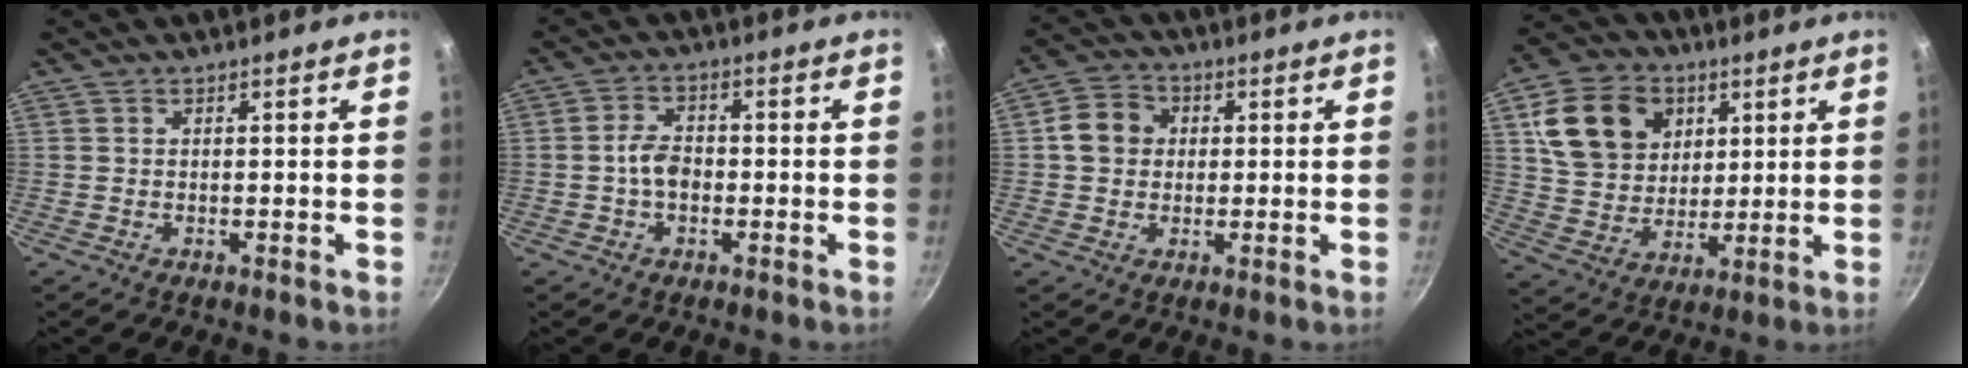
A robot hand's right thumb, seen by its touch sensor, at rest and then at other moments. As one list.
[{"total": 4.6, "force": [-0.9, 3.0, 3.3], "torque": [-0.055, 0.016, -0.021]}, {"total": 7.2, "force": [0.7, 6.3, 3.4], "torque": [-0.048, 0.015, 0.003]}, {"total": 16.4, "force": [5.6, 13.1, 8.2], "torque": [-0.123, -0.003, 0.104]}]